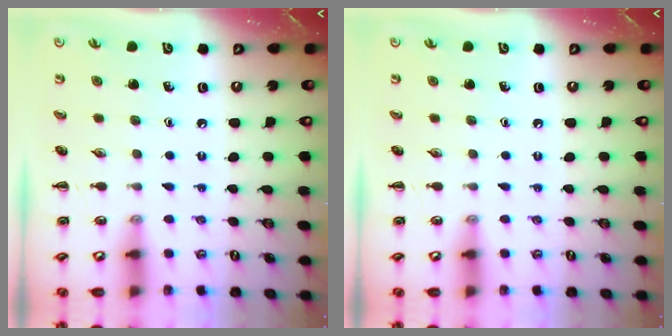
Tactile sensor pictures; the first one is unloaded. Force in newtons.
{"total": 0.0}